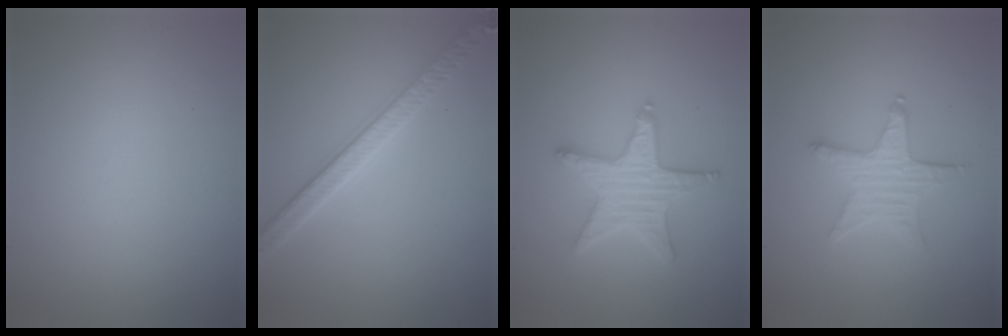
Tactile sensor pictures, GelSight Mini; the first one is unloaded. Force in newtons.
{"total": 3.3, "press": 3.2, "slide": 0.6}
{"total": 4.7, "press": 4.6, "slide": 0.8}
{"total": 2.9, "press": 2.8, "slide": 0.8}